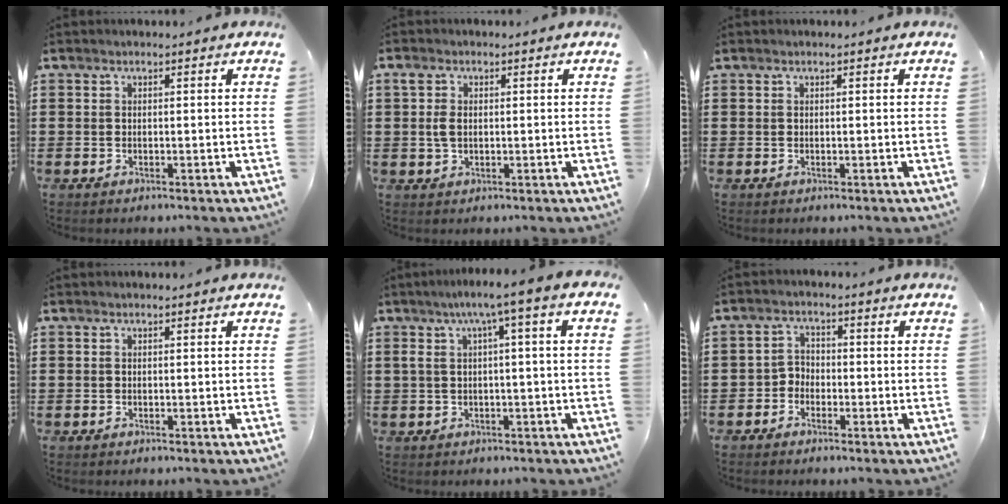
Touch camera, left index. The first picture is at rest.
{"total": 3.2, "force": [0.4, 2.0, 2.4], "torque": [-0.067, 0.004, 0.001]}
{"total": 0.0}
{"total": 0.0}
{"total": 4.8, "force": [0.1, 0.0, 4.8], "torque": [-0.094, 0.000, -0.007]}
{"total": 2.3, "force": [-1.7, 1.5, 0.4], "torque": [-0.015, 0.006, -0.040]}